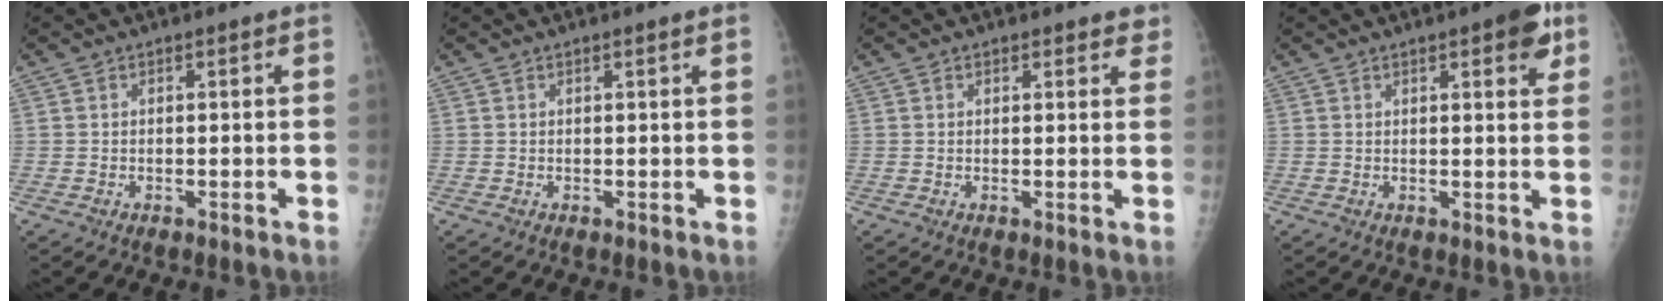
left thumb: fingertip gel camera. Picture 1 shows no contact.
{"total": 0.7, "force": [0.5, -0.1, 0.5], "torque": [-0.013, 0.000, 0.009]}
{"total": 2.3, "force": [1.9, 1.1, 0.6], "torque": [0.021, -0.006, 0.014]}
{"total": 5.8, "force": [3.0, 1.8, 4.7], "torque": [-0.046, -0.008, 0.031]}